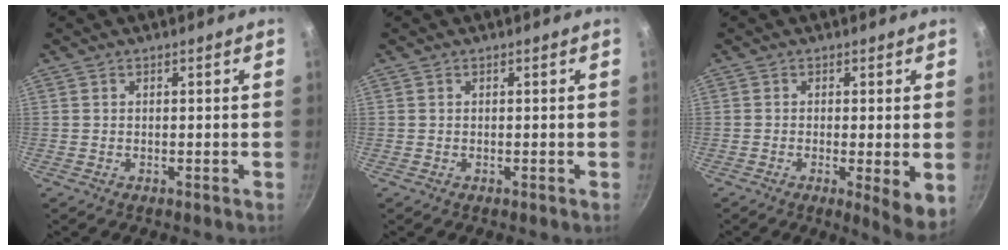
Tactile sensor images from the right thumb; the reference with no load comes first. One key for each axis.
{"total": 0.0}
{"total": 6.4, "fx": -1.0, "fy": 1.3, "fz": 6.2, "tx": -0.083, "ty": -0.017, "tz": -0.011}